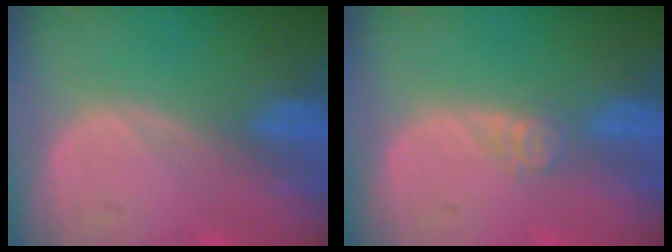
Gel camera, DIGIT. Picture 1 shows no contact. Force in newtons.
{"total": 2.4, "press": 2.0, "slide": 1.3}